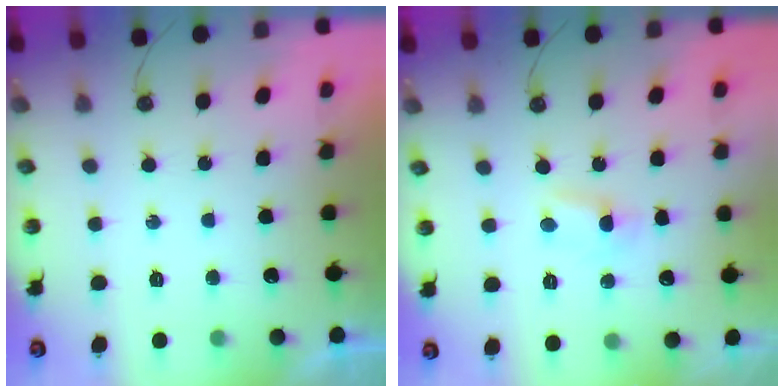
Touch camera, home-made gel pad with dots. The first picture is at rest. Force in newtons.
{"total": 2.8, "press": 2.8, "slide": 0.3}